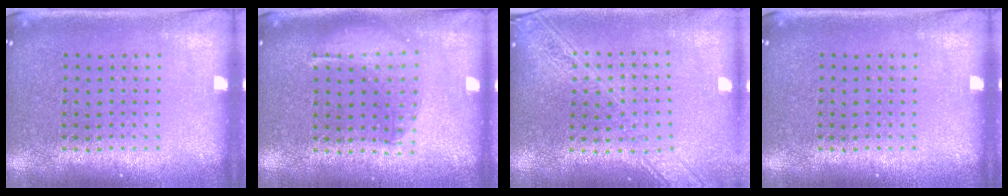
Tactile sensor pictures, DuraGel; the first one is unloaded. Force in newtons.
{"total": 1.4, "press": 1.3, "slide": 0.5}
{"total": 2.3, "press": 1.9, "slide": 1.3}
{"total": 0.0}